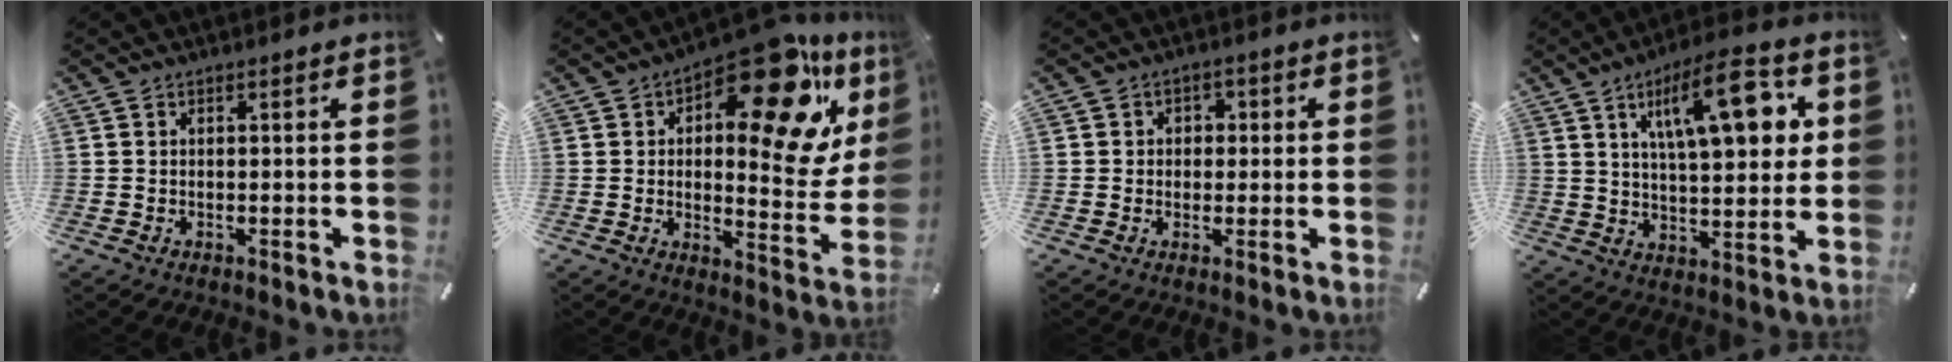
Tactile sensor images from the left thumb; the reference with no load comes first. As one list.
[{"total": 22.2, "force": [11.5, 9.3, 16.6], "torque": [-0.206, -0.089, 0.181]}, {"total": 2.7, "force": [-0.4, 2.5, 0.8], "torque": [-0.011, 0.006, -0.014]}, {"total": 17.2, "force": [7.3, 6.2, 14.3], "torque": [-0.225, -0.016, 0.110]}]